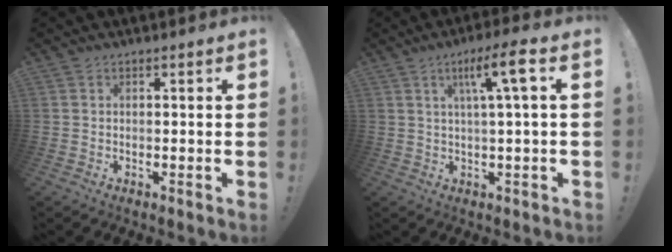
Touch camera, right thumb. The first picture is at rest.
{"total": 8.9, "force": [2.8, 0.7, 8.4], "torque": [-0.142, -0.001, 0.038]}